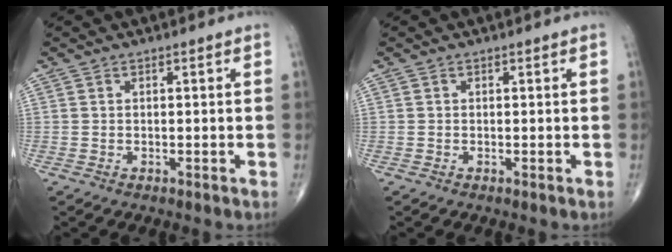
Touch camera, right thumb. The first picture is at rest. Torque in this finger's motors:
{"motor_torque": [0.15, 0.83, -0.05, -0.12, -0.01]}